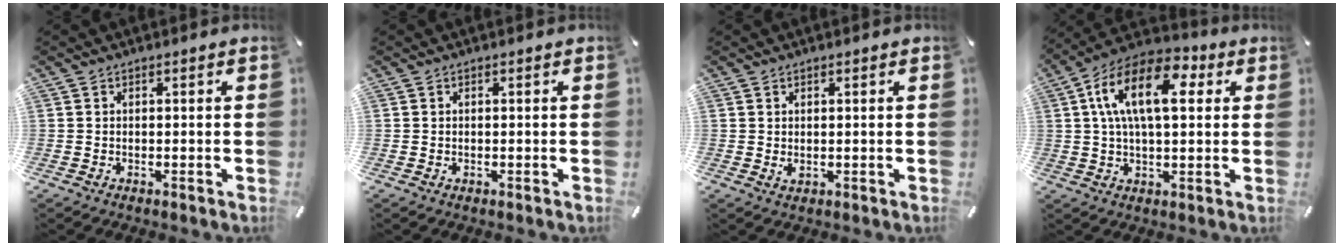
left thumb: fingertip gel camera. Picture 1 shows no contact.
{"total": 0.0}
{"total": 1.0, "force": [0.4, 0.7, 0.6], "torque": [-0.014, 0.001, 0.006]}
{"total": 15.8, "force": [4.6, 8.1, 12.7], "torque": [-0.241, 0.007, 0.077]}